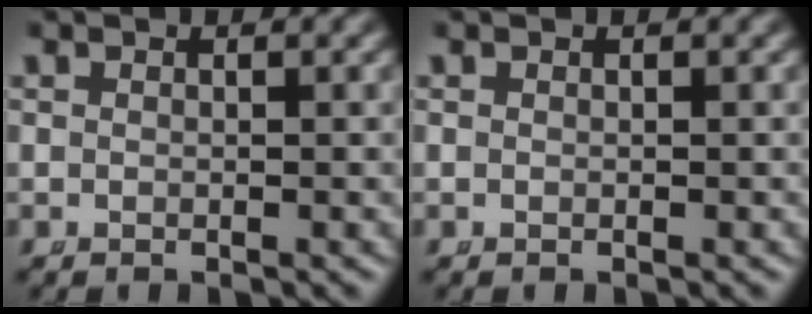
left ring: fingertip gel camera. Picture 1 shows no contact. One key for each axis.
{"total": 0.0}